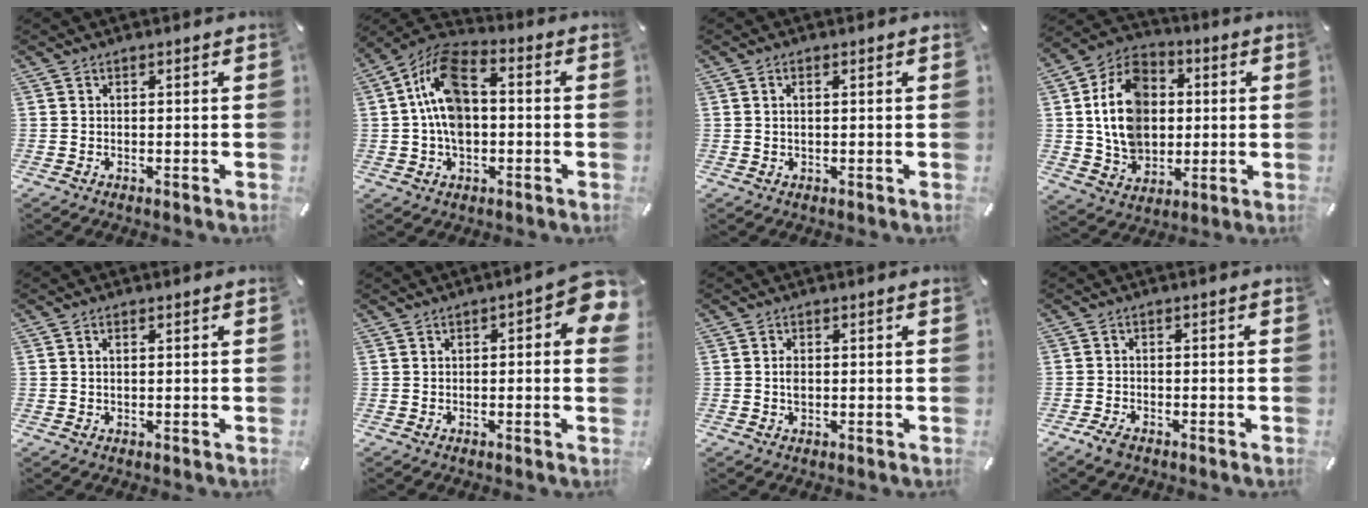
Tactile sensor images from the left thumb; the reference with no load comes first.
{"total": 12.6, "force": [0.1, 8.3, 9.4], "torque": [-0.203, 0.016, 0.005]}
{"total": 1.5, "force": [0.4, 0.7, 1.3], "torque": [-0.026, 0.003, 0.006]}
{"total": 15.6, "force": [1.0, 13.0, 8.6], "torque": [-0.185, 0.013, 0.022]}
{"total": 1.2, "force": [0.3, 0.6, 1.0], "torque": [-0.021, 0.003, 0.004]}
{"total": 5.6, "force": [0.7, 2.4, 5.0], "torque": [-0.059, -0.002, 0.007]}
{"total": 2.2, "force": [0.0, 1.3, 1.7], "torque": [-0.035, 0.002, -0.001]}
{"total": 2.9, "force": [-2.1, 1.5, 1.4], "torque": [-0.036, 0.007, -0.044]}